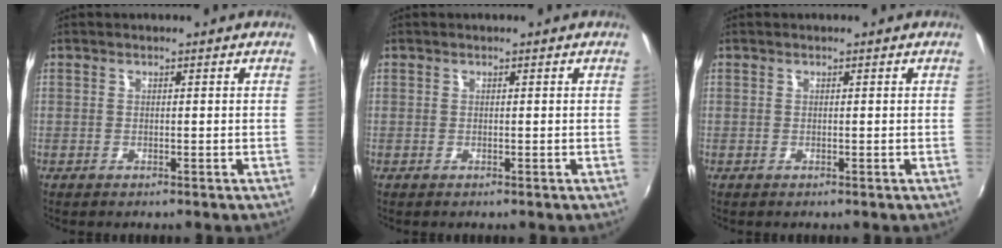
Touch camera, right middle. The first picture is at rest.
{"total": 0.0}
{"total": 0.0}